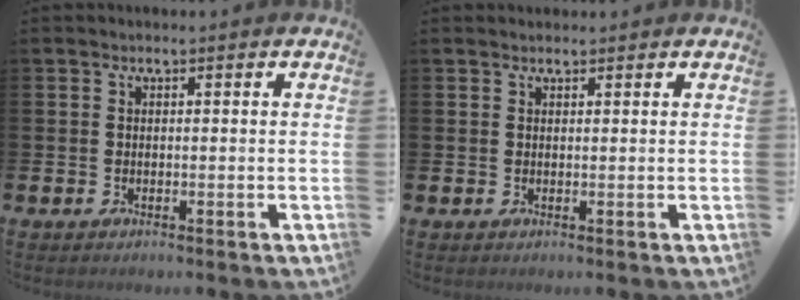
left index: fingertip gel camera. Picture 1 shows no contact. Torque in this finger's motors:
{"motor_torque": [0.29, -0.44, 0.02, -0.02]}